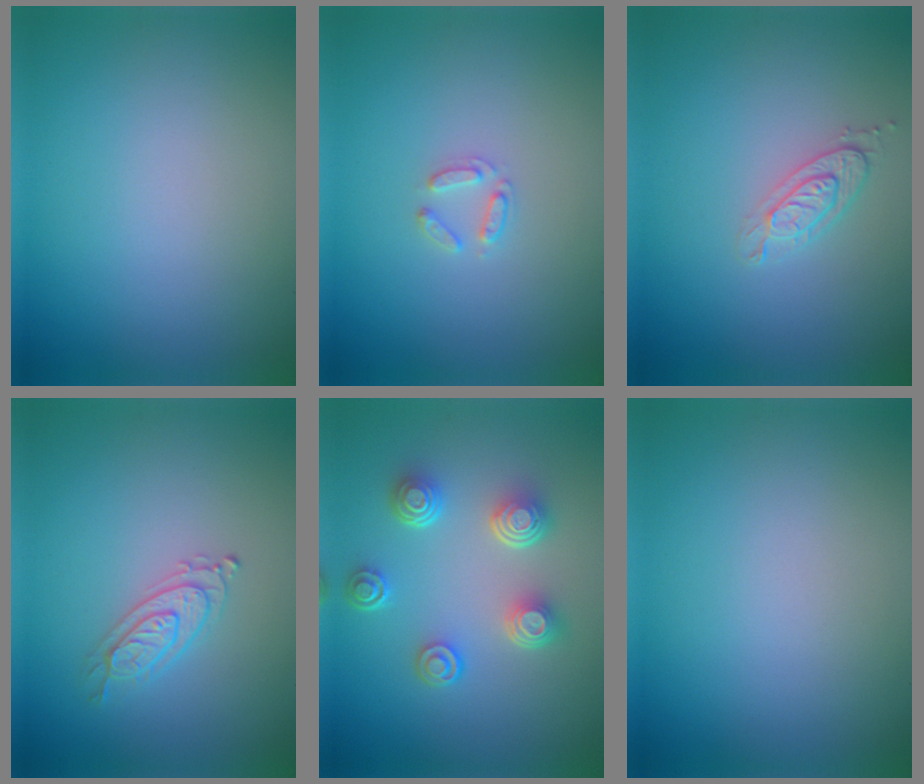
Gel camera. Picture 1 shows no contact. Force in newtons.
{"total": 1.5, "press": 1.4, "slide": 0.2}
{"total": 2.1, "press": 1.9, "slide": 0.8}
{"total": 2.1, "press": 2.1, "slide": 0.5}
{"total": 4.9, "press": 3.5, "slide": 3.4}
{"total": 0.0}